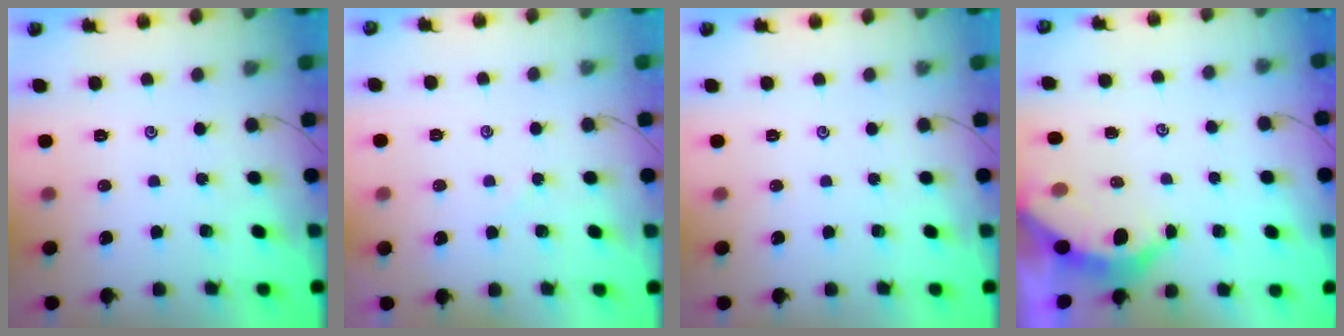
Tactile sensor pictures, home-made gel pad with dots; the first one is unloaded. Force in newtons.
{"total": 2.7, "press": 2.7, "slide": 0.4}
{"total": 0.0}
{"total": 3.7, "press": 3.7, "slide": 0.4}